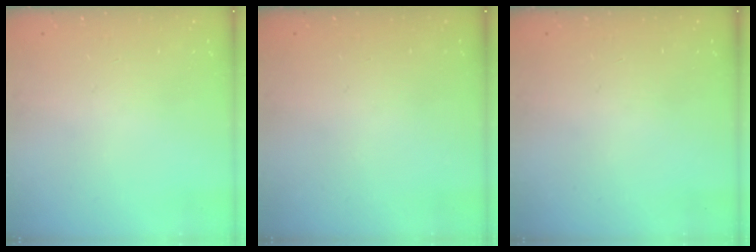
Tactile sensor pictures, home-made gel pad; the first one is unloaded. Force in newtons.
{"total": 0.0}
{"total": 0.0}